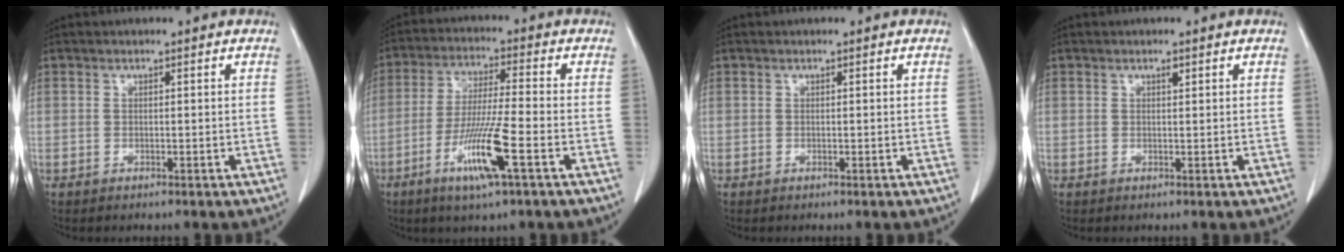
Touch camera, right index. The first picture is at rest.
{"total": 10.6, "force": [-4.5, -0.2, 9.6], "torque": [-0.188, -0.019, -0.087]}
{"total": 0.0}
{"total": 0.6, "force": [0.4, 0.2, 0.5], "torque": [-0.011, -0.002, 0.006]}